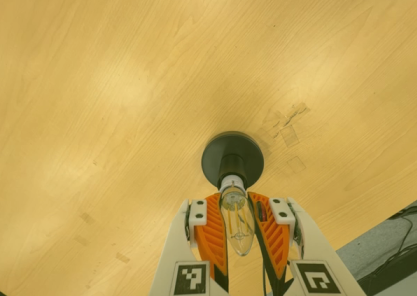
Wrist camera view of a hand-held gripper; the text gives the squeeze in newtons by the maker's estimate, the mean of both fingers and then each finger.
{"total": 21.4, "left": 21.4, "right": 21.3}